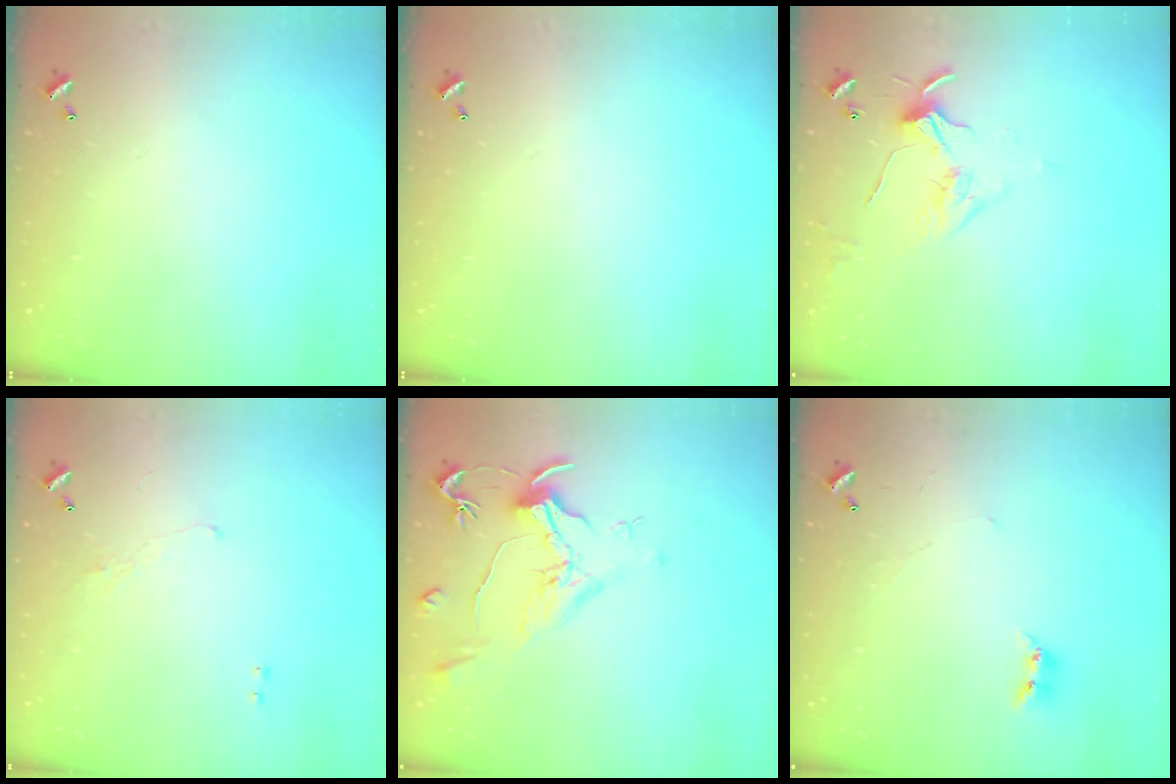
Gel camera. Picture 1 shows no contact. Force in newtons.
{"total": 0.0}
{"total": 4.2, "press": 4.2, "slide": 0.4}
{"total": 0.8, "press": 0.6, "slide": 0.5}
{"total": 1.6, "press": 1.4, "slide": 0.7}
{"total": 2.4, "press": 2.4, "slide": 0.2}